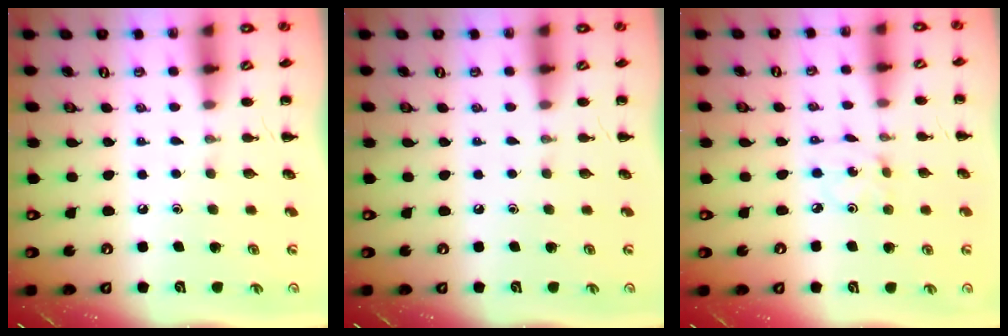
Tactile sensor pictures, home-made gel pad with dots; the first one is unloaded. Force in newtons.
{"total": 0.0}
{"total": 1.2, "press": 1.2, "slide": 0.4}